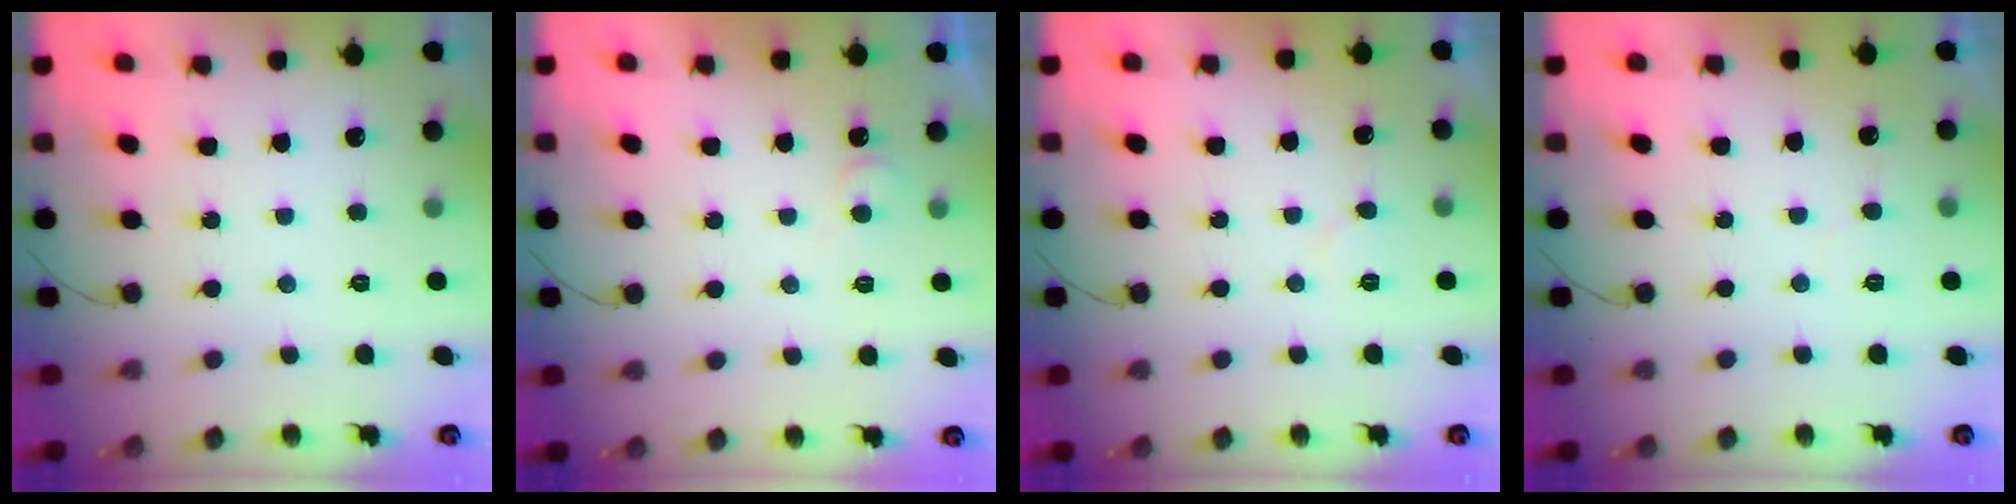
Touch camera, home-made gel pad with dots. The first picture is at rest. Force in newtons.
{"total": 4.4, "press": 4.3, "slide": 0.4}
{"total": 3.1, "press": 3.1, "slide": 0.2}
{"total": 3.6, "press": 3.6, "slide": 0.1}